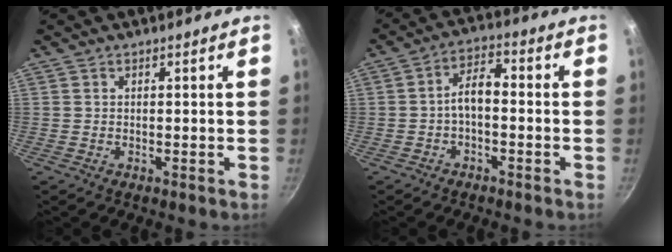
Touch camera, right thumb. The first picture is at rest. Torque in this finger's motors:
{"motor_torque": [0.67, 0.93, 0.70, -0.26, 0.01]}